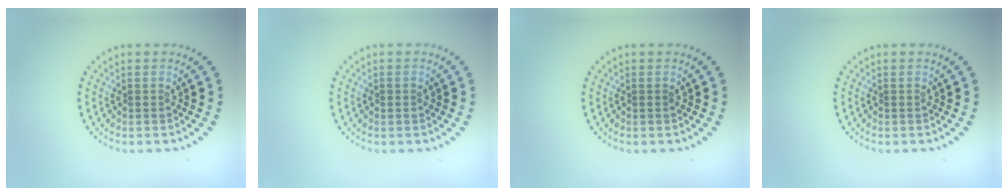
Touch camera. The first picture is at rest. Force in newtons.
{"total": 0.8, "press": 0.7, "slide": 0.1}
{"total": 0.0}
{"total": 0.0}